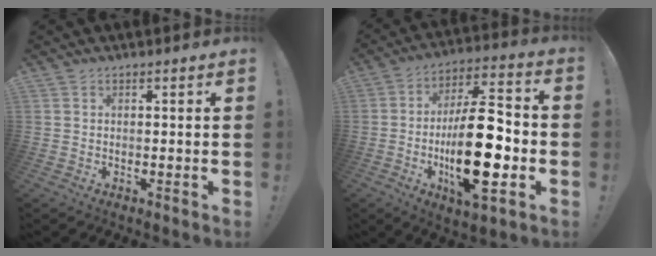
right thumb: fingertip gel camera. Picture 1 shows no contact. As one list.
[{"total": 23.6, "force": [-4.6, 8.9, 21.3], "torque": [-0.380, 0.019, -0.069]}]